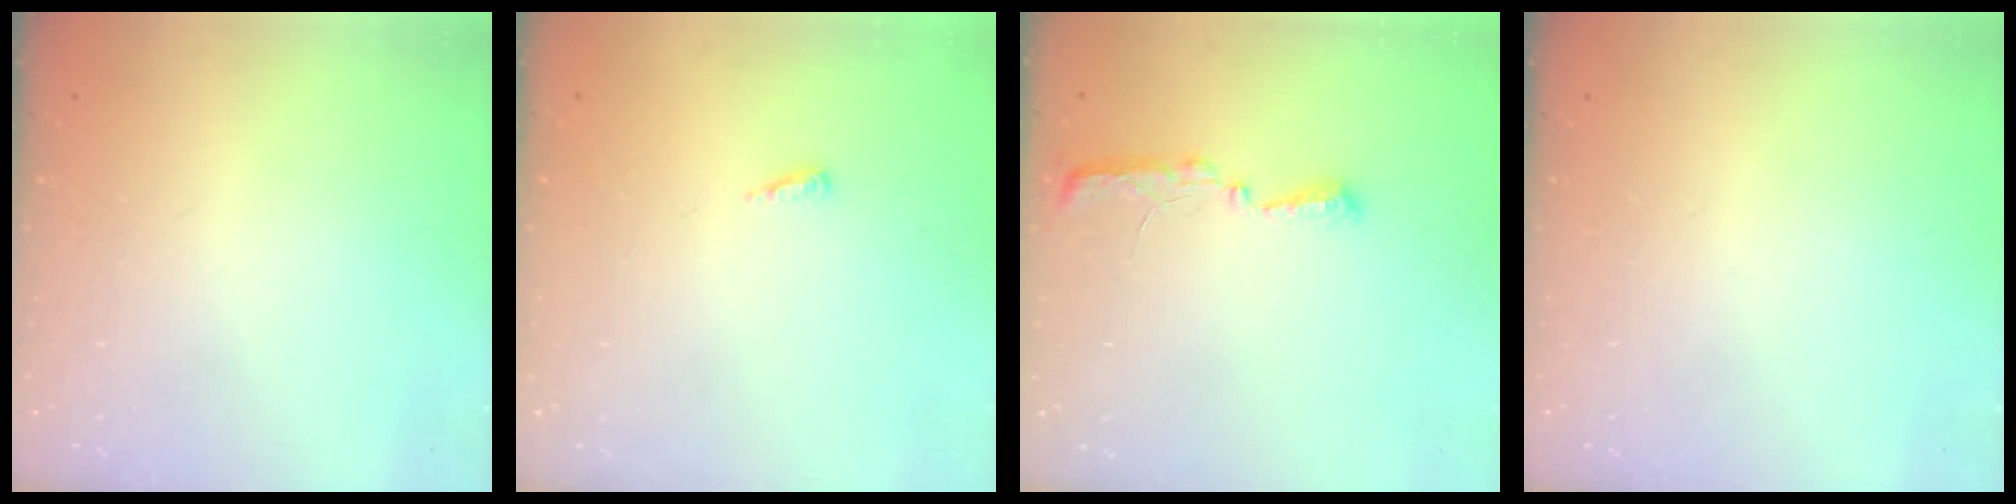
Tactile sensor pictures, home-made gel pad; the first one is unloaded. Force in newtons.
{"total": 2.8, "press": 2.8, "slide": 0.2}
{"total": 5.4, "press": 5.3, "slide": 0.7}
{"total": 0.0}